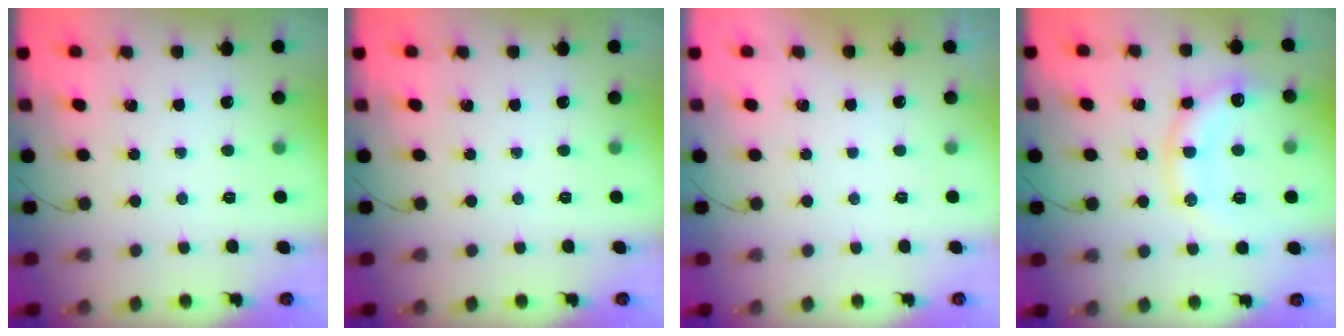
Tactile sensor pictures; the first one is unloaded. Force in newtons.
{"total": 0.0}
{"total": 2.9, "press": 2.9, "slide": 0.1}
{"total": 13.8, "press": 13.8, "slide": 1.2}